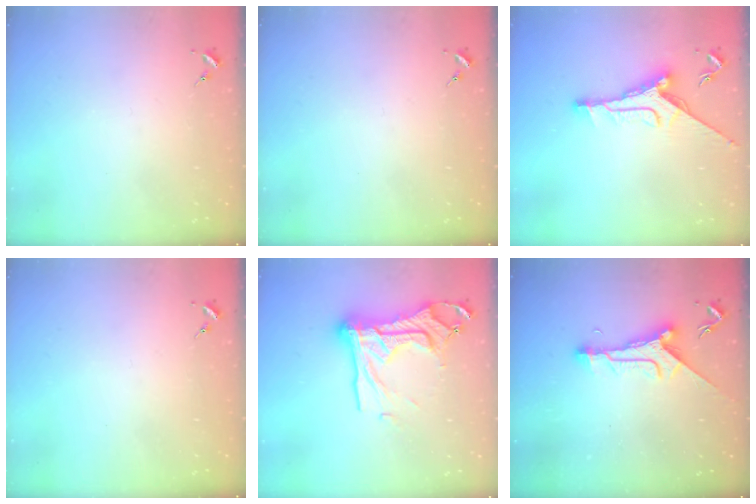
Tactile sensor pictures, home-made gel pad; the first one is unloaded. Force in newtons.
{"total": 0.0}
{"total": 11.1, "press": 11.1, "slide": 0.8}
{"total": 0.0}
{"total": 21.6, "press": 21.5, "slide": 1.9}
{"total": 9.9, "press": 9.9, "slide": 0.2}